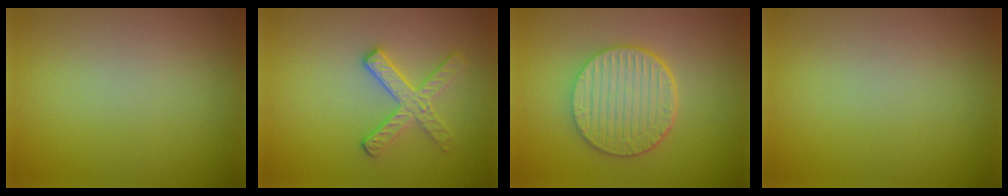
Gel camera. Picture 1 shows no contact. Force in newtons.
{"total": 2.8, "press": 2.6, "slide": 1.0}
{"total": 6.3, "press": 4.6, "slide": 4.3}
{"total": 0.0}